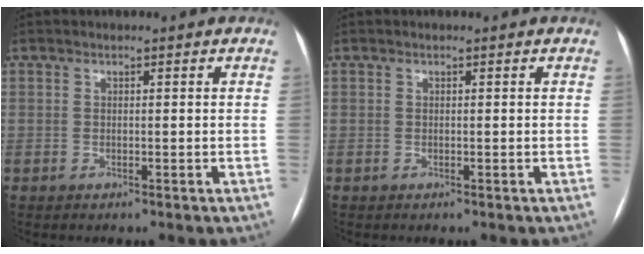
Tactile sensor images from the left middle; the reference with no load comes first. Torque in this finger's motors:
{"motor_torque": [-0.01, 0.23, 0.00, 0.00]}